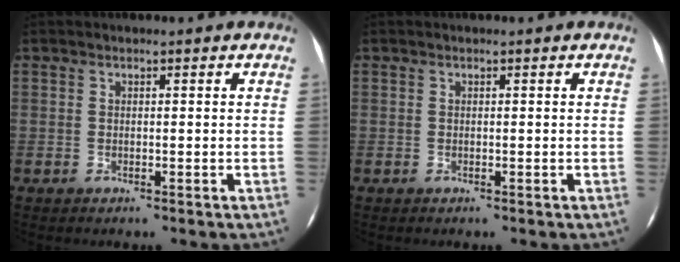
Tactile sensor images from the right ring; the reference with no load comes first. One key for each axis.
{"total": 0.0}